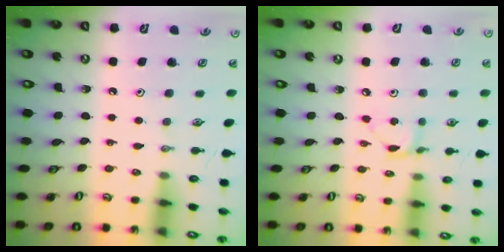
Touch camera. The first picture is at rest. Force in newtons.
{"total": 4.1, "press": 4.1, "slide": 0.1}